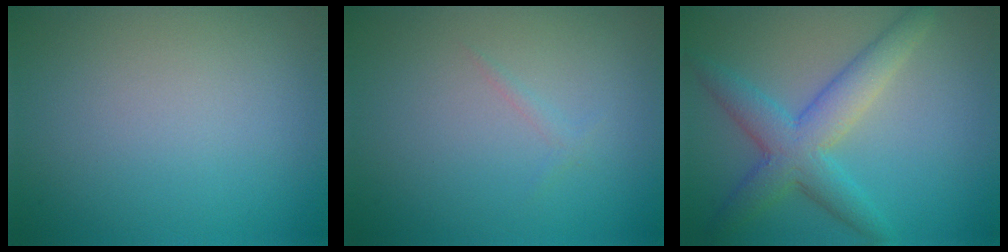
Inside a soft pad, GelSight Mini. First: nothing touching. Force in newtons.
{"total": 0.5, "press": 0.5, "slide": 0.1}
{"total": 5.2, "press": 5.2, "slide": 0.3}